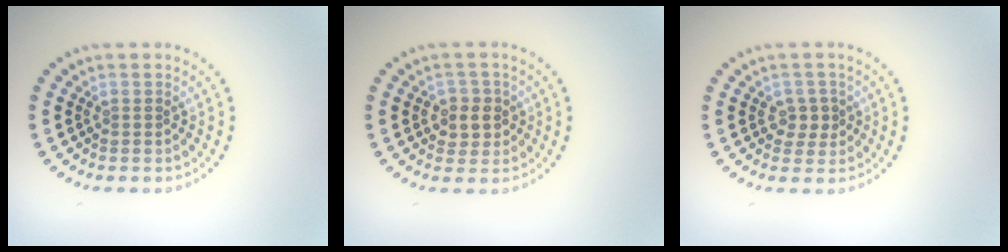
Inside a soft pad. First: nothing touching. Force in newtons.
{"total": 2.5, "press": 2.4, "slide": 0.7}
{"total": 1.8, "press": 1.7, "slide": 0.6}